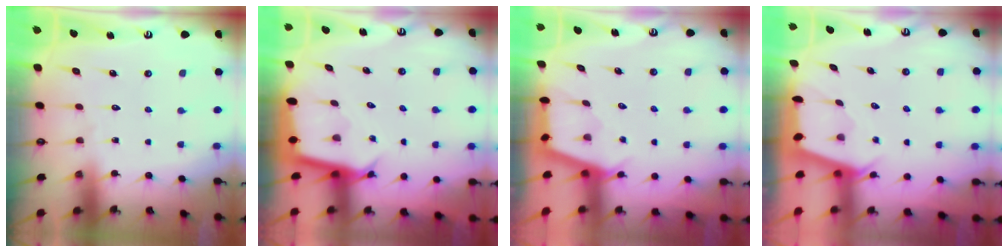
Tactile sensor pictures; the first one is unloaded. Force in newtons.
{"total": 2.8, "press": 2.8, "slide": 0.2}
{"total": 2.9, "press": 2.9, "slide": 0.3}
{"total": 2.1, "press": 2.1, "slide": 0.3}